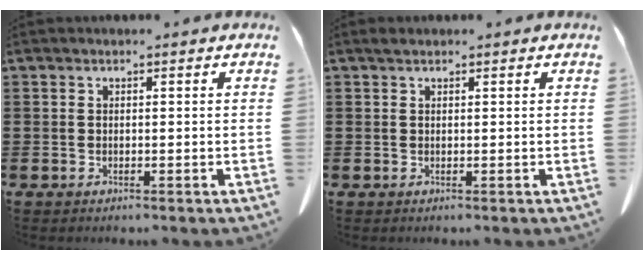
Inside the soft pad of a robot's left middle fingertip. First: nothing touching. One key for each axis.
{"total": 0.7, "fx": 0.5, "fy": 0.3, "fz": 0.3, "tx": -0.007, "ty": 0.002, "tz": 0.010}